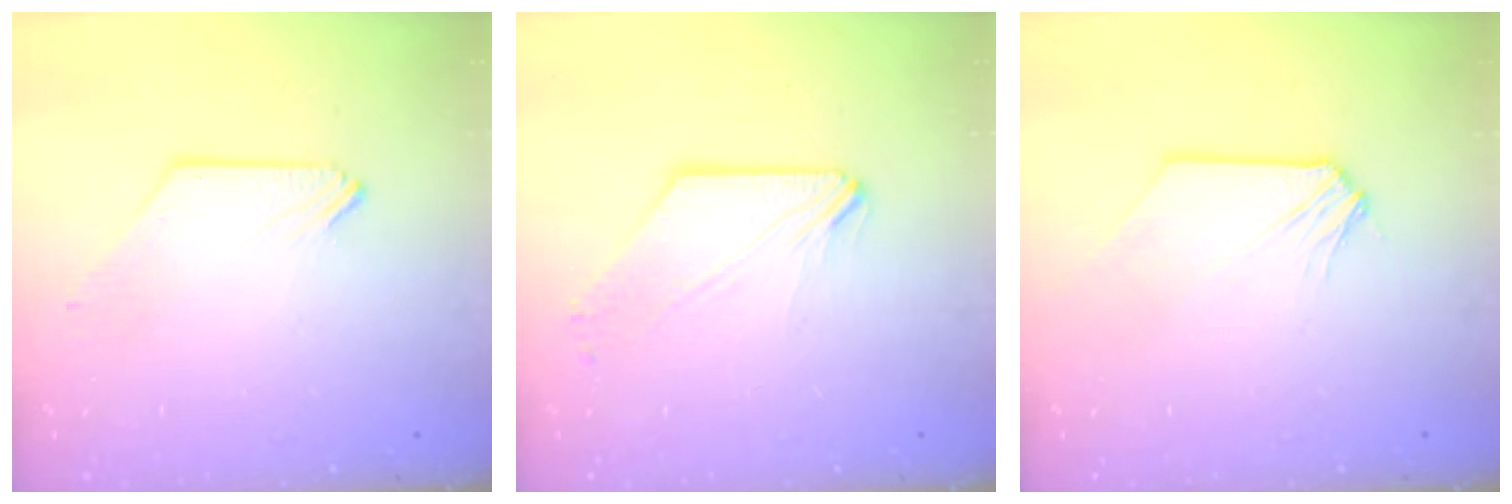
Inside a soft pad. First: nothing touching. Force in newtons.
{"total": 0.0}
{"total": 1.0, "press": 1.0, "slide": 0.2}